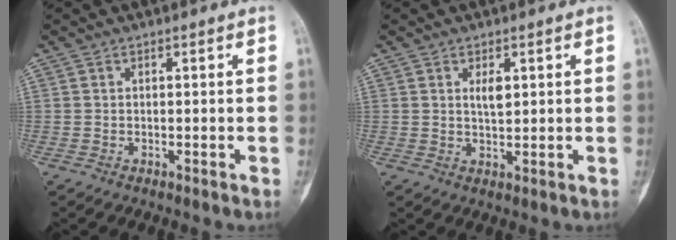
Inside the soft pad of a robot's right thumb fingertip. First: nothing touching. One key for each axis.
{"total": 2.9, "fx": 1.1, "fy": 1.3, "fz": 2.4, "tx": -0.038, "ty": -0.008, "tz": 0.021}